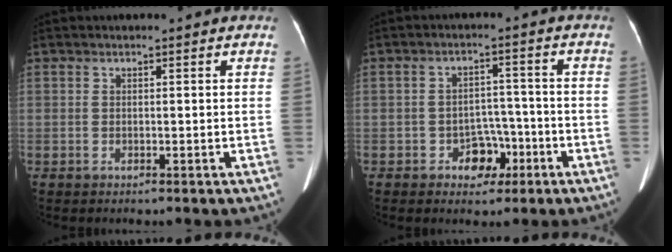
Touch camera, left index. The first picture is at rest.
{"total": 4.8, "force": [-2.6, 3.4, 2.3], "torque": [-0.034, 0.014, -0.034]}